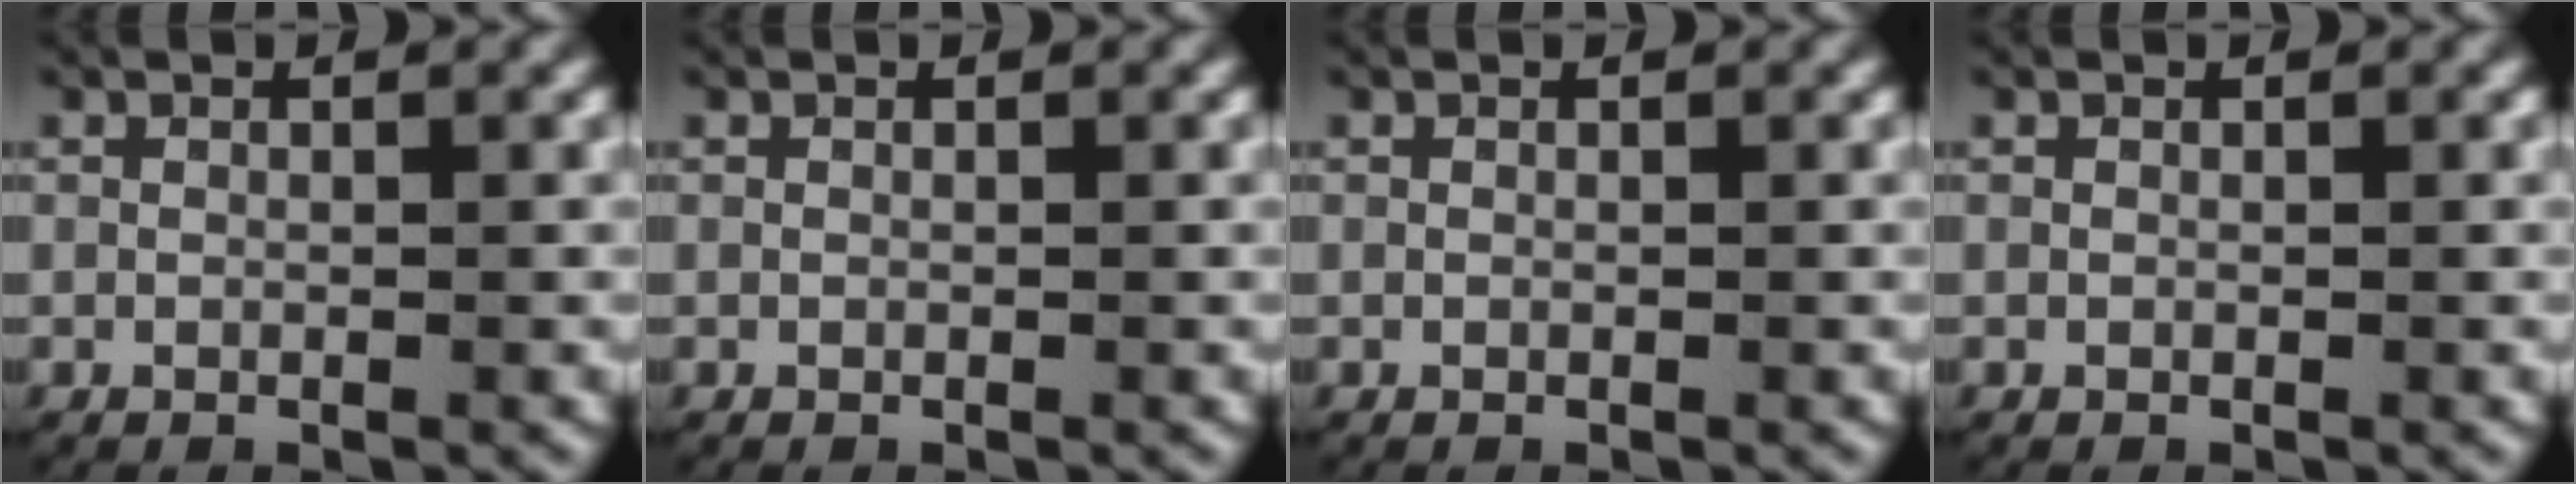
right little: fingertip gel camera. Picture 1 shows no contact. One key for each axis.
{"total": 0.0}
{"total": 0.0}
{"total": 0.0}